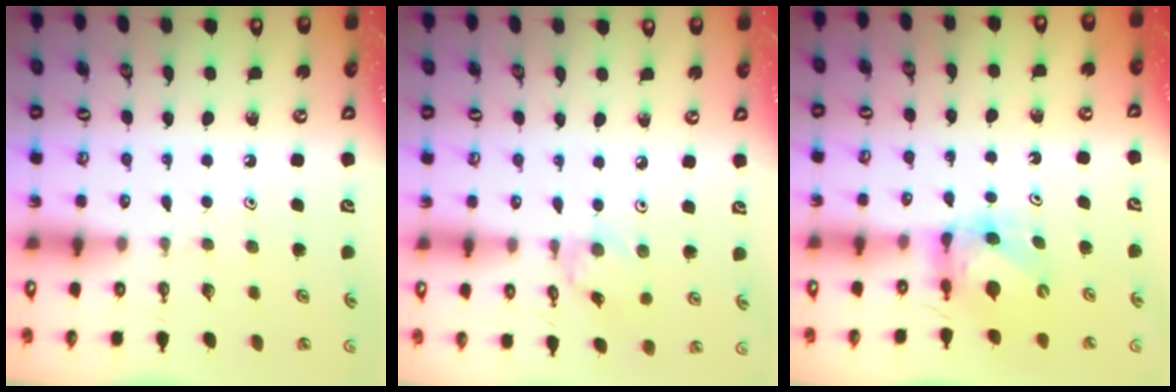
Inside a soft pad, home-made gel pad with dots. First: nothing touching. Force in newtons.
{"total": 1.8, "press": 1.7, "slide": 0.1}
{"total": 5.4, "press": 5.4, "slide": 0.5}